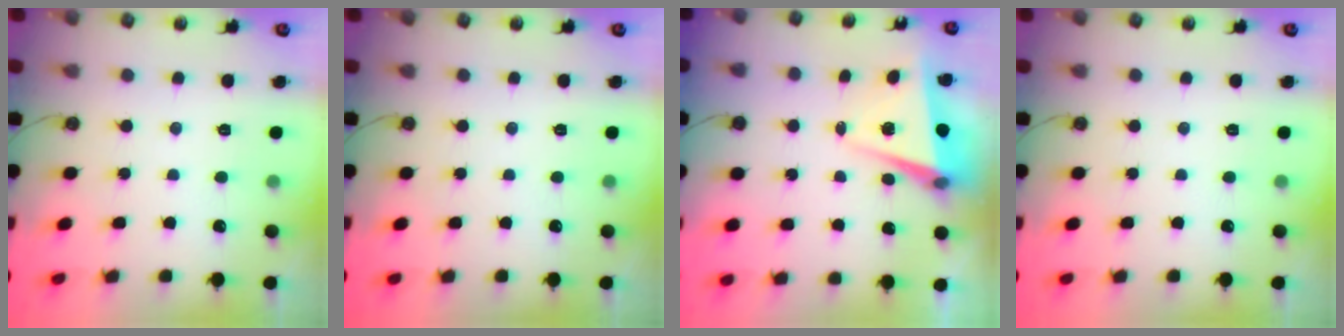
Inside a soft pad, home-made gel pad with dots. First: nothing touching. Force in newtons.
{"total": 0.0}
{"total": 5.5, "press": 5.2, "slide": 1.6}
{"total": 0.0}